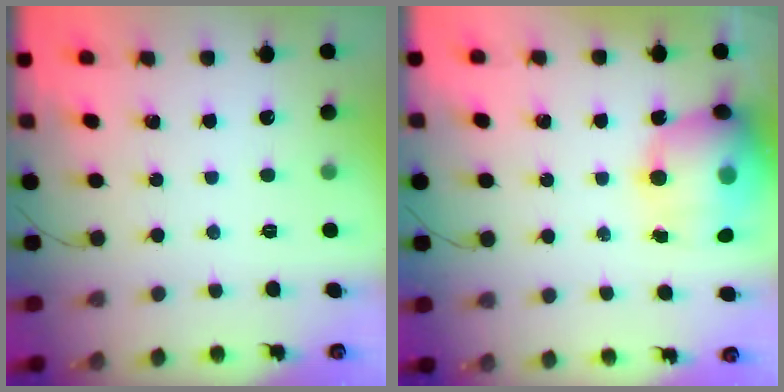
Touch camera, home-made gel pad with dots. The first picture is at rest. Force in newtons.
{"total": 19.6, "press": 19.0, "slide": 4.5}